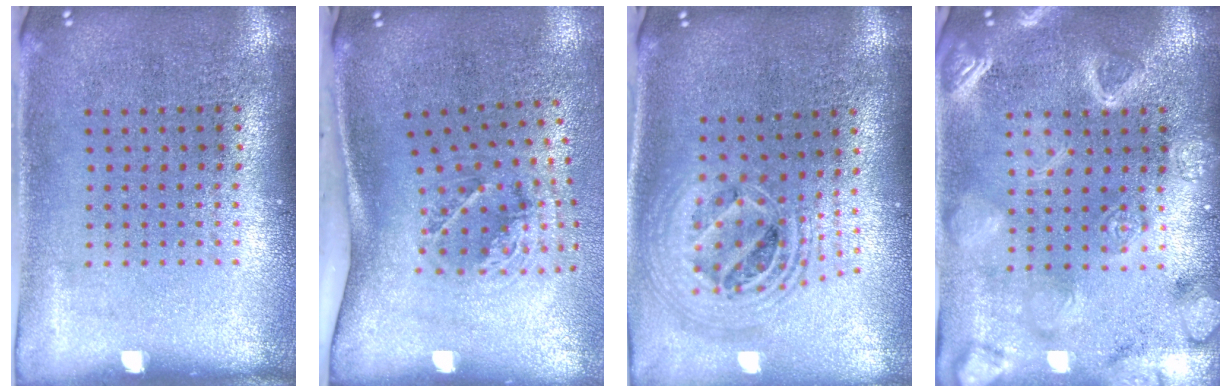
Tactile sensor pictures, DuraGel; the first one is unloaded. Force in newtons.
{"total": 1.9, "press": 1.2, "slide": 1.5}
{"total": 2.3, "press": 1.7, "slide": 1.4}
{"total": 3.1, "press": 3.1, "slide": 0.3}